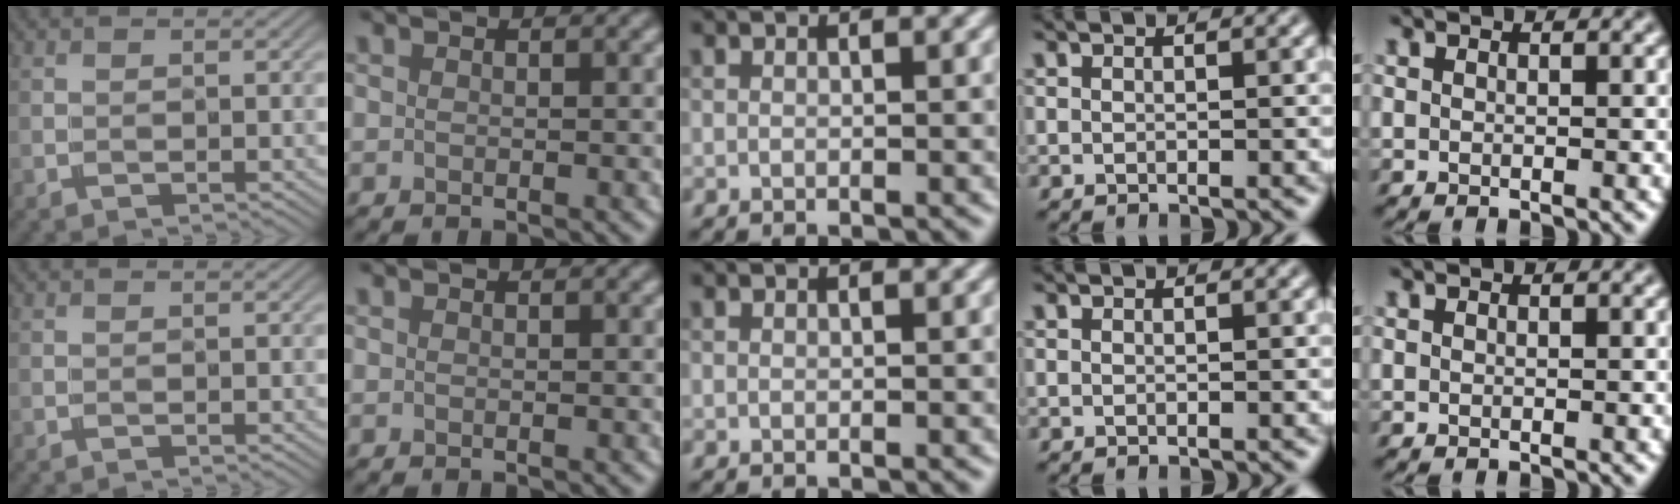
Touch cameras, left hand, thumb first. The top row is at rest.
{}